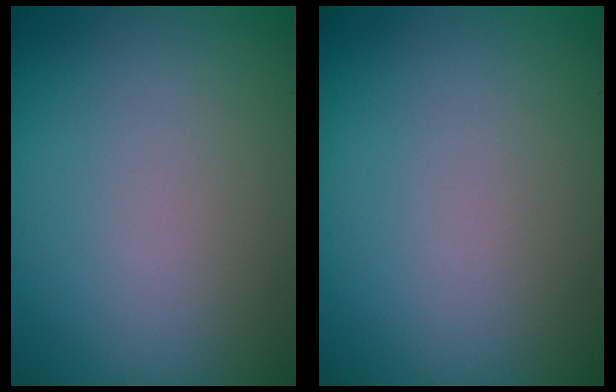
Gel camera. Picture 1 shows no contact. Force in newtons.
{"total": 0.0}